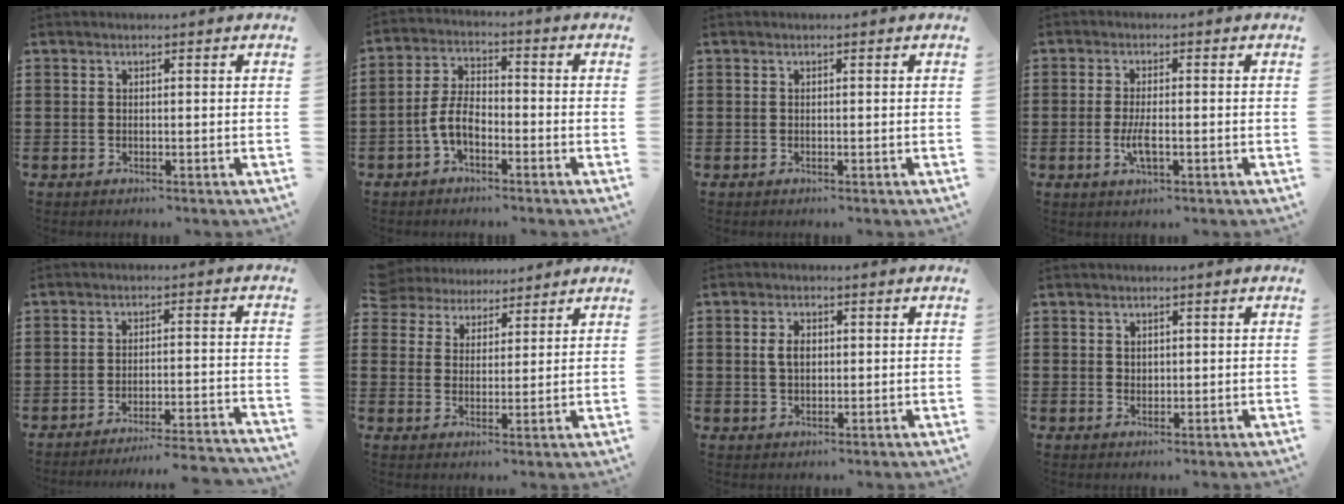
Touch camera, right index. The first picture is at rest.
{"total": 5.8, "force": [-2.5, 2.9, 4.3], "torque": [-0.110, 0.002, -0.055]}
{"total": 0.0}
{"total": 3.8, "force": [-1.0, 1.1, 3.5], "torque": [-0.074, -0.003, -0.021]}
{"total": 4.3, "force": [-4.2, -0.6, 1.0], "torque": [-0.020, -0.012, -0.085]}
{"total": 4.4, "force": [4.0, 1.7, -0.6], "torque": [-0.010, -0.009, 0.078]}
{"total": 3.0, "force": [0.5, 1.8, 2.3], "torque": [-0.049, 0.010, 0.007]}
{"total": 1.1, "force": [0.7, 0.8, 0.3], "torque": [-0.006, 0.004, 0.015]}